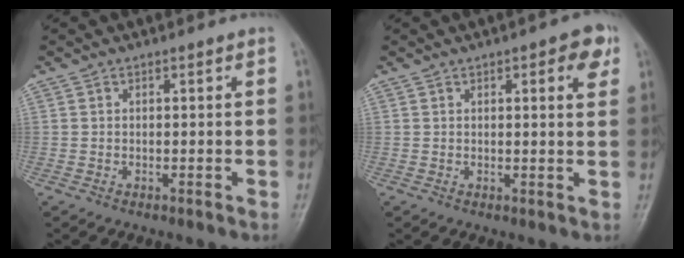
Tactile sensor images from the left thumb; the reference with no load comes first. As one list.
[{"total": 4.8, "force": [2.1, 1.6, 4.0], "torque": [-0.036, -0.004, 0.021]}]